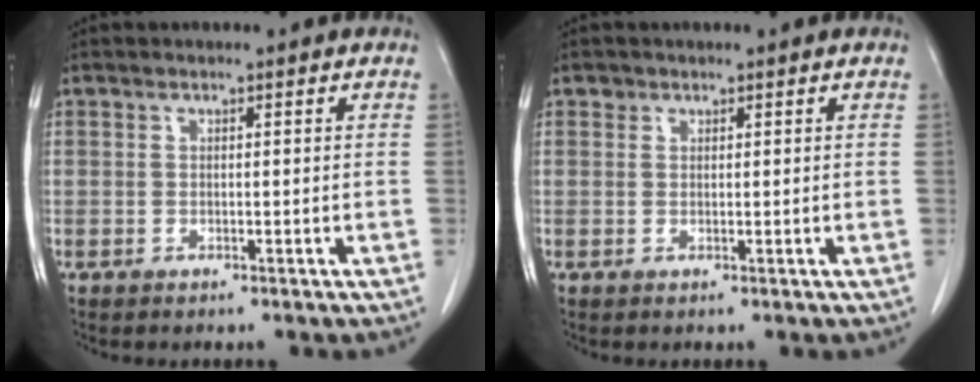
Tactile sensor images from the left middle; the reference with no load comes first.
{"total": 0.7, "force": [0.4, 0.5, 0.0], "torque": [0.006, -0.001, 0.005]}